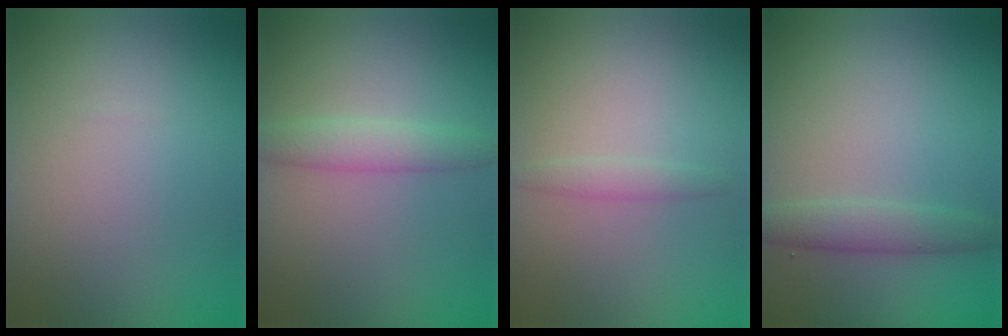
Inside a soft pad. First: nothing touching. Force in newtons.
{"total": 2.8, "press": 2.8, "slide": 0.1}
{"total": 1.2, "press": 1.2, "slide": 0.1}
{"total": 2.4, "press": 2.4, "slide": 0.1}